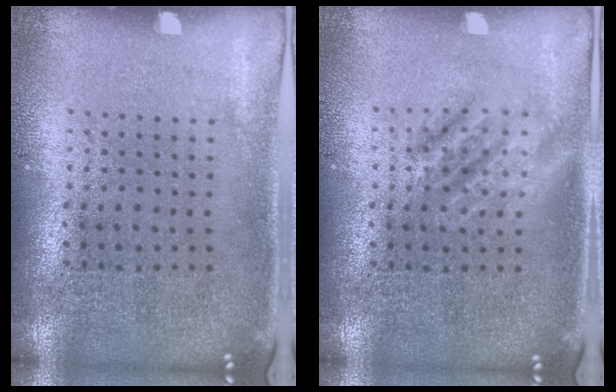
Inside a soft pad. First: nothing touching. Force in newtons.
{"total": 1.2, "press": 1.2, "slide": 0.2}